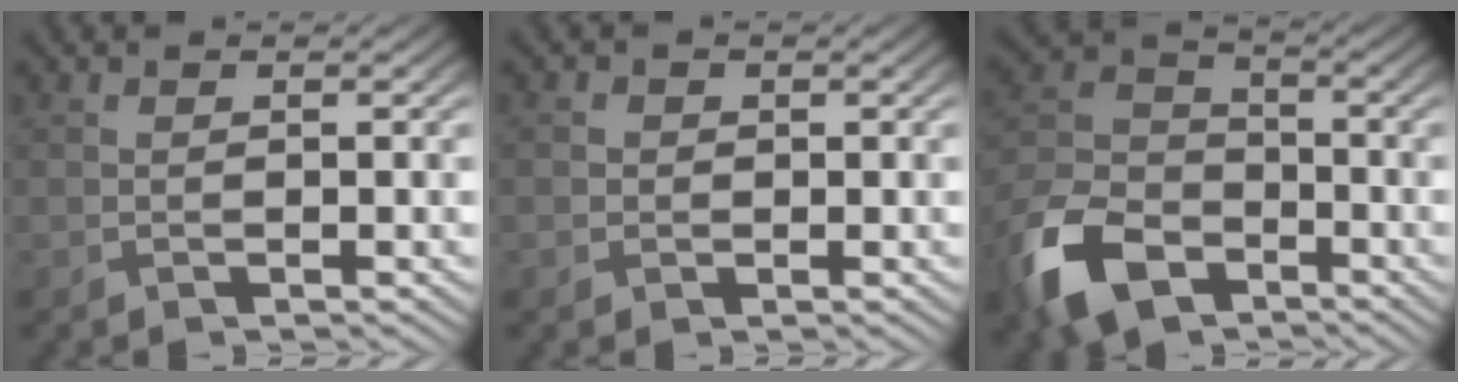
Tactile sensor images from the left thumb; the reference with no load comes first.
{"total": 1.2, "force": [0.0, 1.2, 0.1], "torque": [0.002, -0.002, -0.002]}
{"total": 12.8, "force": [-7.3, 7.8, 7.1], "torque": [-0.185, -0.023, -0.154]}